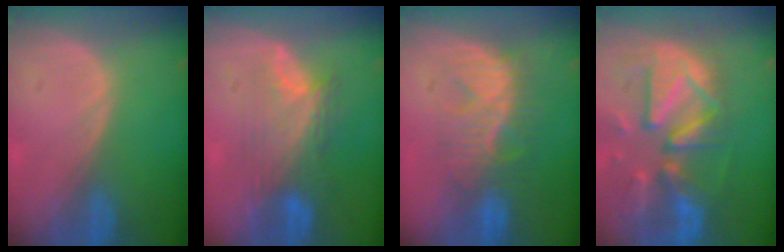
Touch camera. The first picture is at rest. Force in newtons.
{"total": 7.8, "press": 7.4, "slide": 2.4}
{"total": 8.0, "press": 7.9, "slide": 1.3}
{"total": 12.9, "press": 11.3, "slide": 6.4}